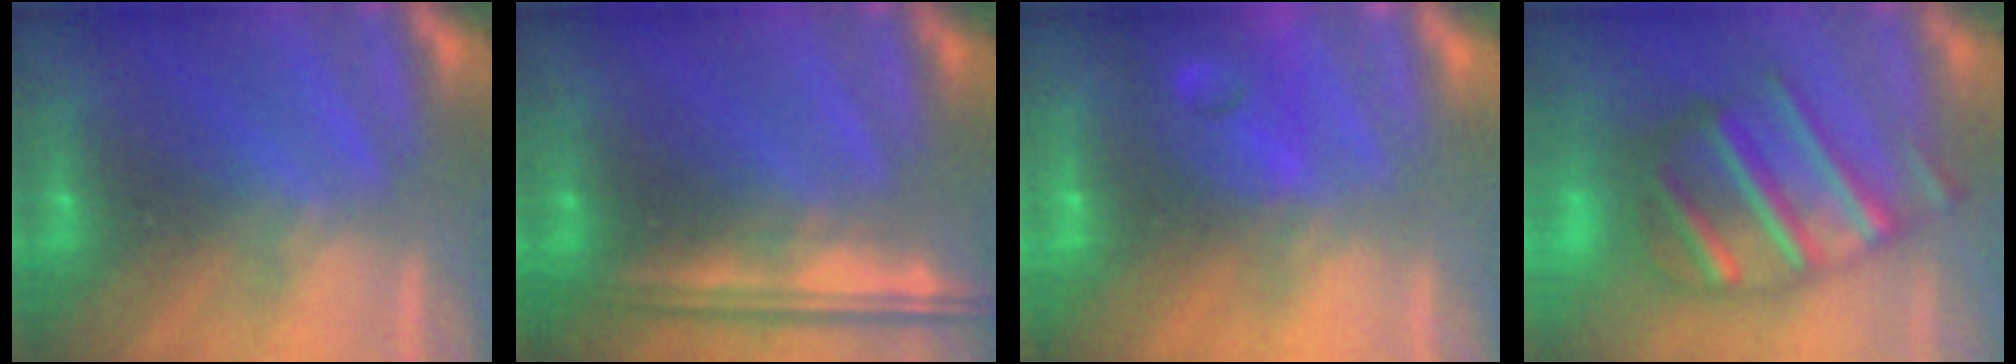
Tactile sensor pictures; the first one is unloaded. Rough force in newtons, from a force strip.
{"total": 7.8}
{"total": 7.8}
{"total": 8.1}